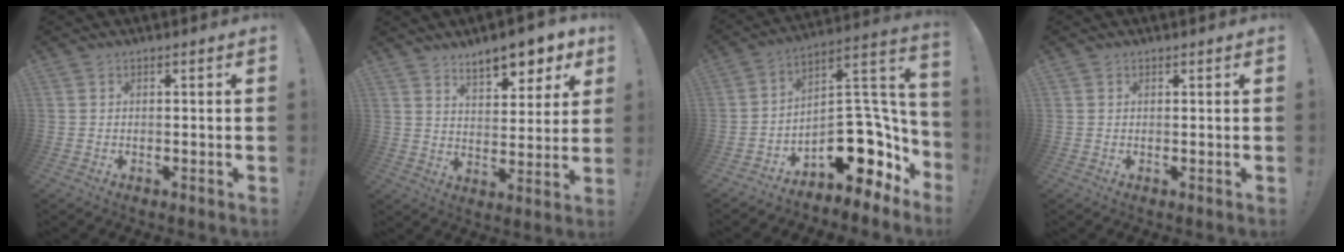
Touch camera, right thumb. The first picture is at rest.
{"total": 10.4, "force": [7.6, 3.9, 6.0], "torque": [-0.076, -0.053, 0.131]}
{"total": 17.1, "force": [-5.9, 10.4, 12.3], "torque": [-0.129, 0.021, -0.082]}
{"total": 0.6, "force": [0.4, 0.4, 0.0], "torque": [0.006, -0.002, 0.007]}